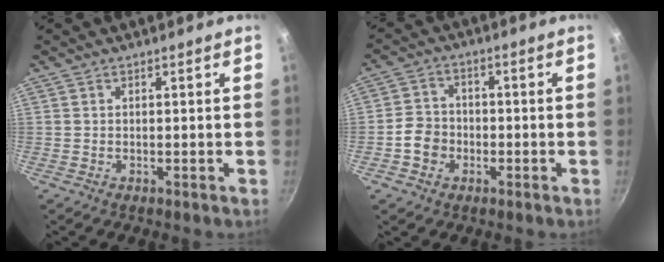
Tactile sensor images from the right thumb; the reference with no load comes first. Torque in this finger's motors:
{"motor_torque": [-0.46, -0.07, -0.31, 0.25, -0.02]}